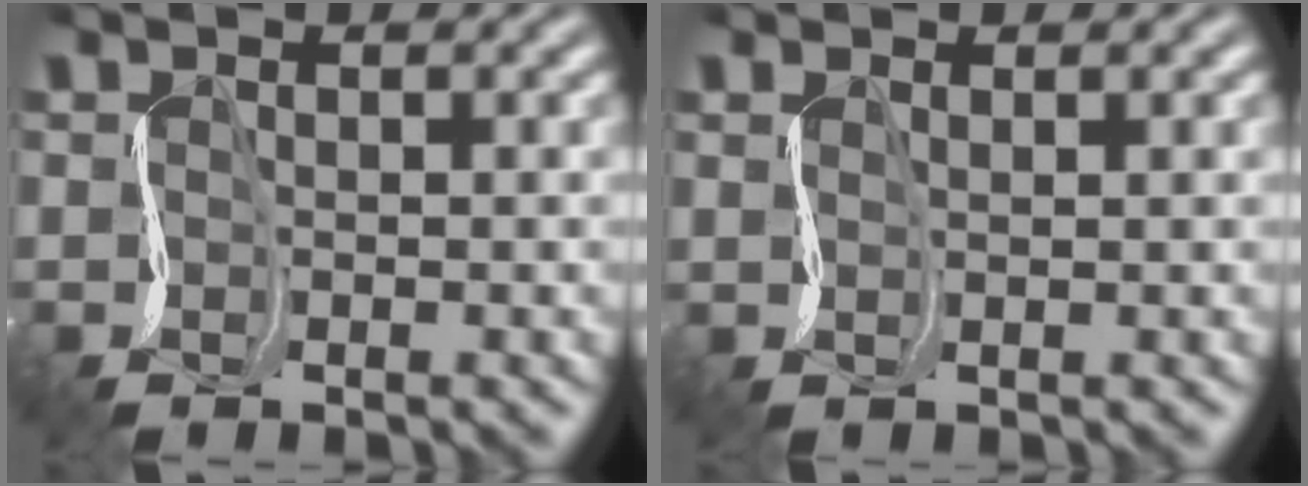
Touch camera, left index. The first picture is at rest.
{"total": 1.1, "force": [1.0, -0.2, -0.4], "torque": [0.004, 0.005, 0.017]}